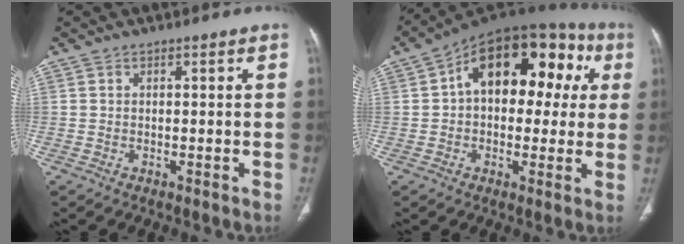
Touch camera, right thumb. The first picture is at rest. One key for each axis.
{"total": 20.5, "fx": 4.5, "fy": 12.2, "fz": 15.9, "tx": -0.181, "ty": 0.046, "tz": 0.054}